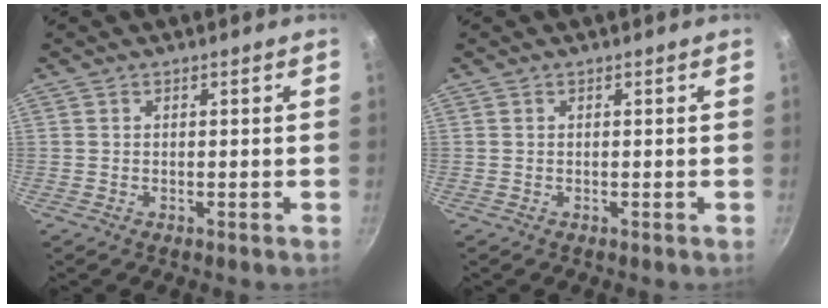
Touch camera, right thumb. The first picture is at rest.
{"total": 0.0}